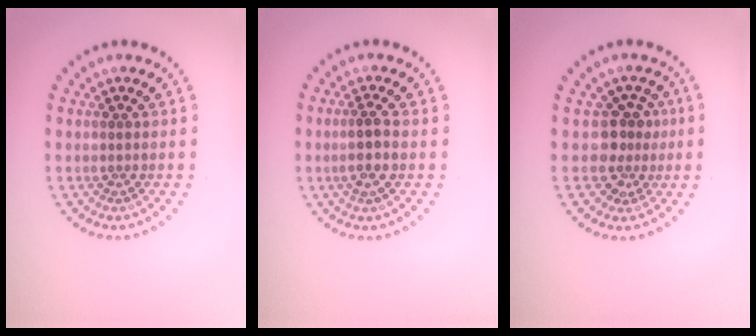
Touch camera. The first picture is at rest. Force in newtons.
{"total": 2.2, "press": 2.0, "slide": 0.9}
{"total": 2.6, "press": 2.2, "slide": 1.5}